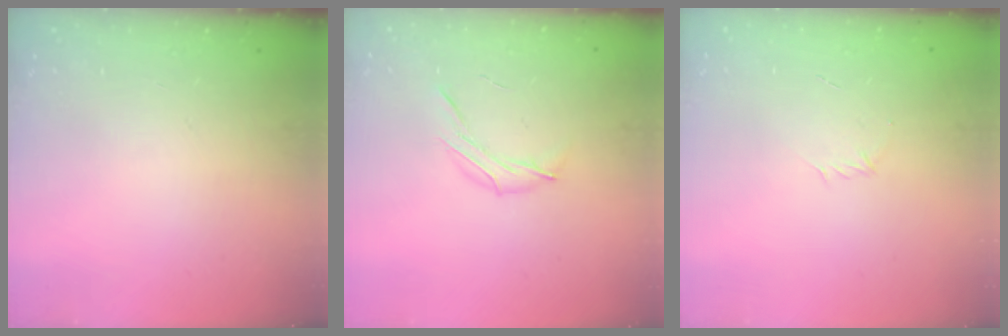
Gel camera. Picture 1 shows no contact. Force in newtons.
{"total": 7.0, "press": 6.9, "slide": 1.4}
{"total": 2.9, "press": 2.8, "slide": 0.8}